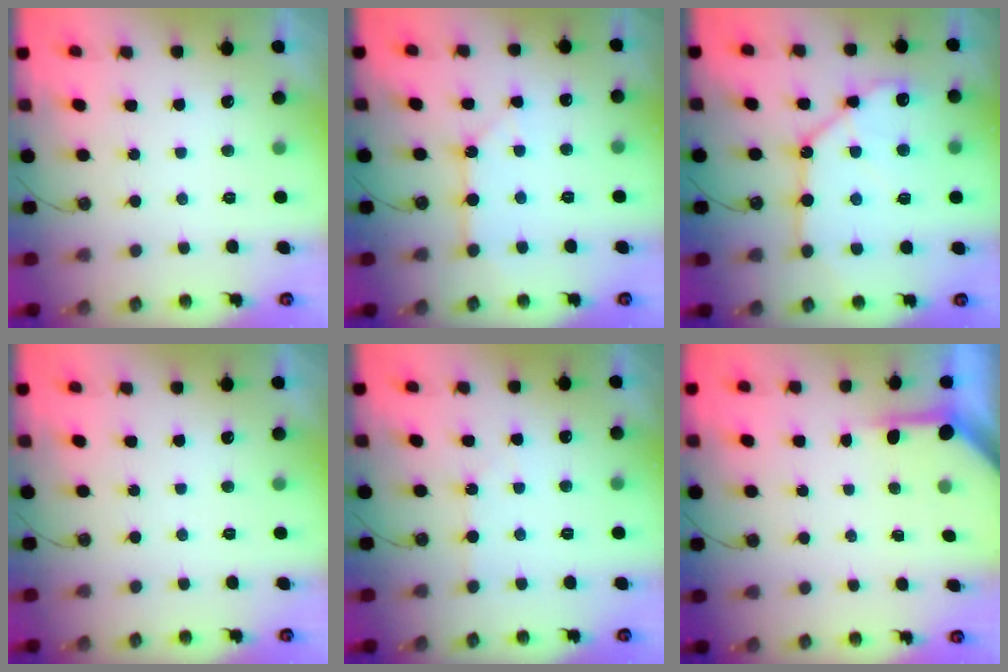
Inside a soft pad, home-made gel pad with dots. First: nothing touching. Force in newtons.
{"total": 3.1, "press": 3.1, "slide": 0.4}
{"total": 13.6, "press": 13.5, "slide": 1.7}
{"total": 0.0}
{"total": 3.3, "press": 3.3, "slide": 0.4}
{"total": 3.9, "press": 3.8, "slide": 0.3}